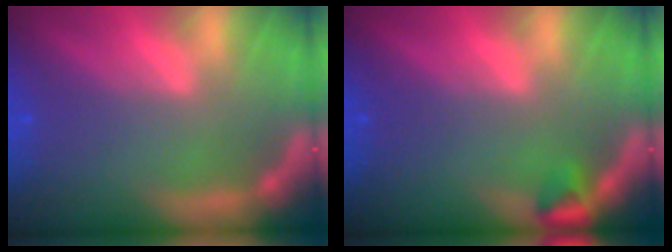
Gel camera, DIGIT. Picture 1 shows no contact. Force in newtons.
{"total": 1.5}